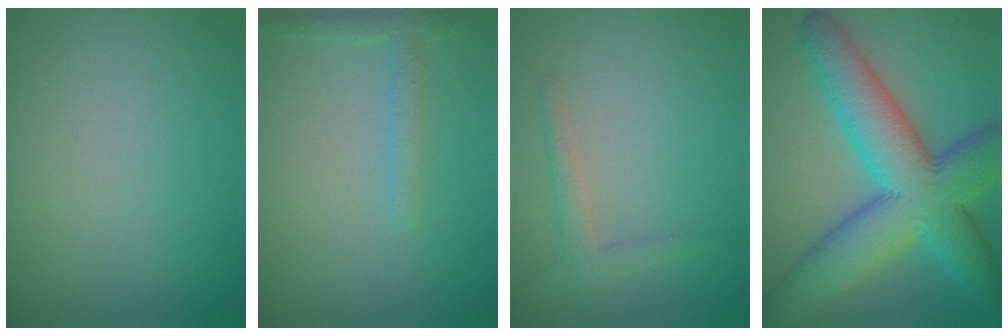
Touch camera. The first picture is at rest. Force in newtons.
{"total": 1.7, "press": 1.7, "slide": 0.1}
{"total": 1.6, "press": 1.6, "slide": 0.0}
{"total": 11.8, "press": 11.8, "slide": 0.3}